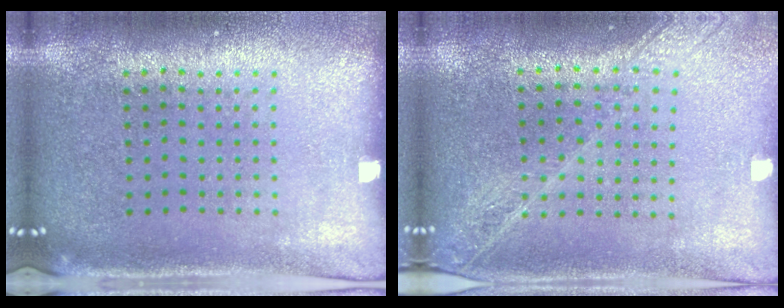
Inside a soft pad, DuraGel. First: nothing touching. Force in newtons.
{"total": 1.8, "press": 1.6, "slide": 0.8}